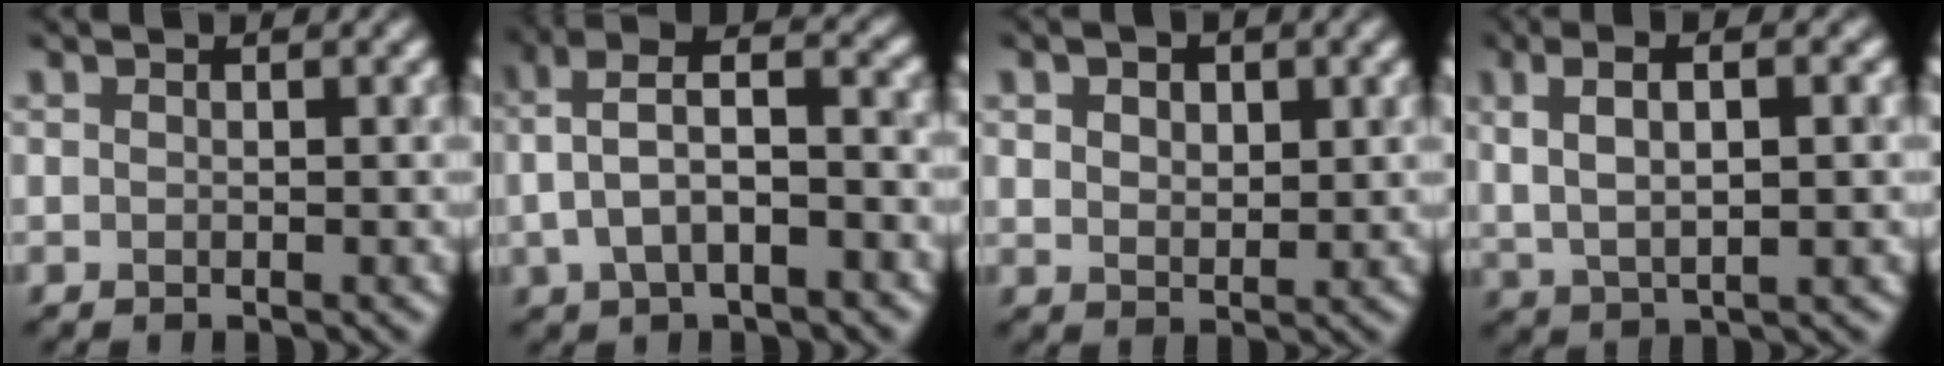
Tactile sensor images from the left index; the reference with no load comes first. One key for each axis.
{"total": 6.2, "fx": -0.5, "fy": 3.2, "fz": 5.2, "tx": -0.104, "ty": 0.023, "tz": -0.012}
{"total": 3.1, "fx": 1.3, "fy": 1.9, "fz": 2.1, "tx": -0.038, "ty": 0.004, "tz": 0.022}
{"total": 5.4, "fx": 2.2, "fy": 1.8, "fz": 4.6, "tx": -0.093, "ty": 0.009, "tz": 0.033}